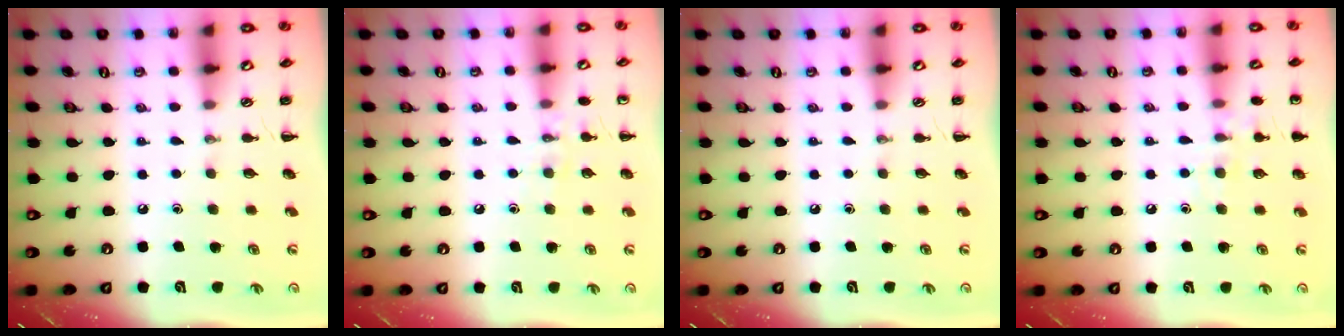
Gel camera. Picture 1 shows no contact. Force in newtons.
{"total": 7.4, "press": 7.2, "slide": 1.7}
{"total": 0.0}
{"total": 8.4, "press": 8.2, "slide": 1.9}